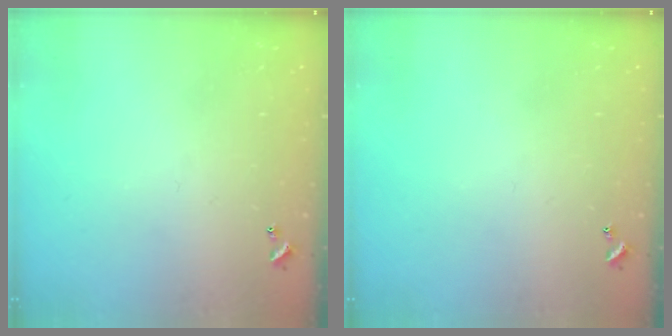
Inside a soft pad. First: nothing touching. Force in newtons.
{"total": 0.0}